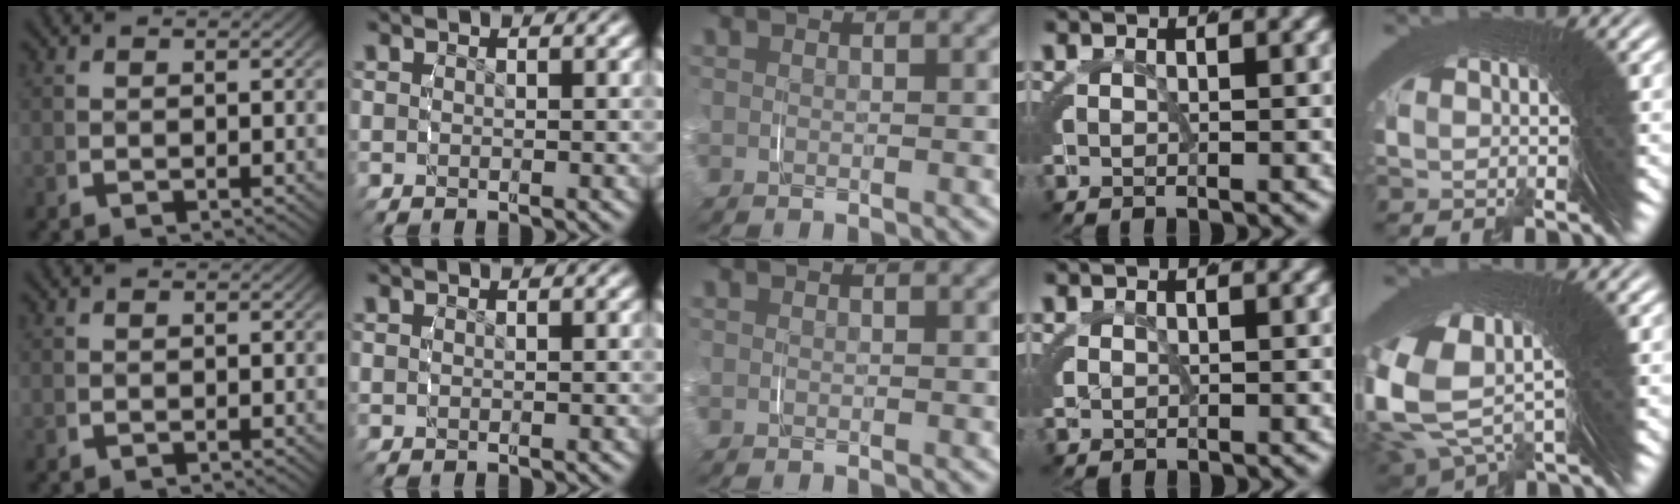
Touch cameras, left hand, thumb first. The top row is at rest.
{"ring": {"total": 0.5, "force": [0.1, 0.5, 0.2], "torque": [-0.010, -0.007, 0.008]}, "little": {"total": 11.4, "force": [3.1, 7.6, 8.0], "torque": [-0.177, -0.005, 0.050]}}